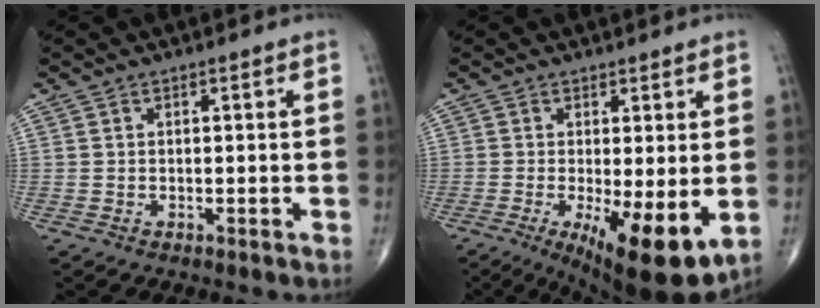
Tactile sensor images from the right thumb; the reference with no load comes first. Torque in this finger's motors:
{"motor_torque": [1.60, 2.06, 0.15, -0.27, 0.42]}